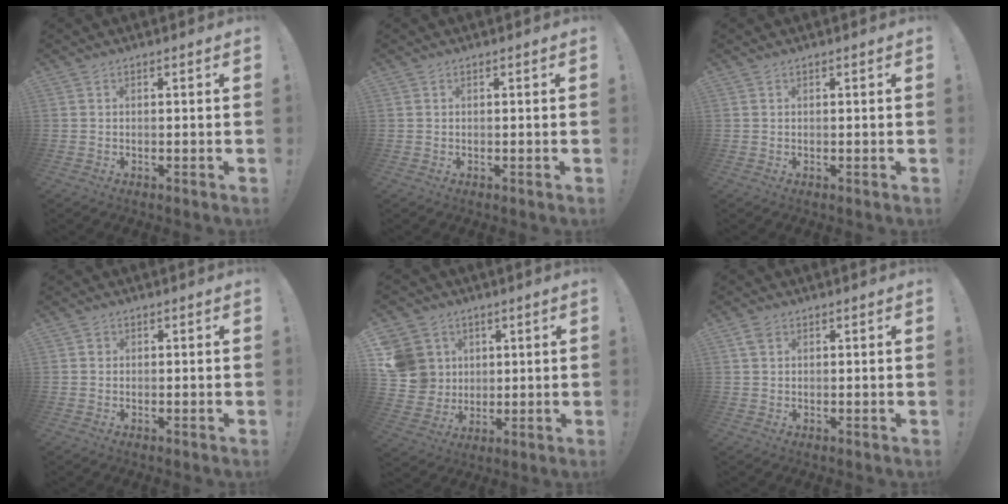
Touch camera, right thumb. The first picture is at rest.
{"total": 0.0}
{"total": 0.0}
{"total": 1.2, "force": [0.3, 1.2, 0.2], "torque": [0.002, 0.001, 0.004]}
{"total": 12.0, "force": [3.0, 11.1, 3.3], "torque": [-0.052, -0.012, 0.069]}
{"total": 3.1, "force": [1.6, 2.2, 1.5], "torque": [-0.026, 0.003, 0.031]}